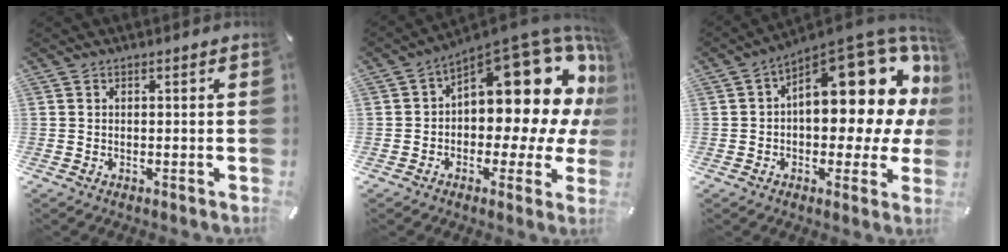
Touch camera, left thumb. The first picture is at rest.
{"total": 18.7, "force": [8.2, 9.3, 14.0], "torque": [-0.161, -0.089, 0.131]}
{"total": 20.2, "force": [7.9, 10.0, 15.7], "torque": [-0.183, -0.080, 0.131]}